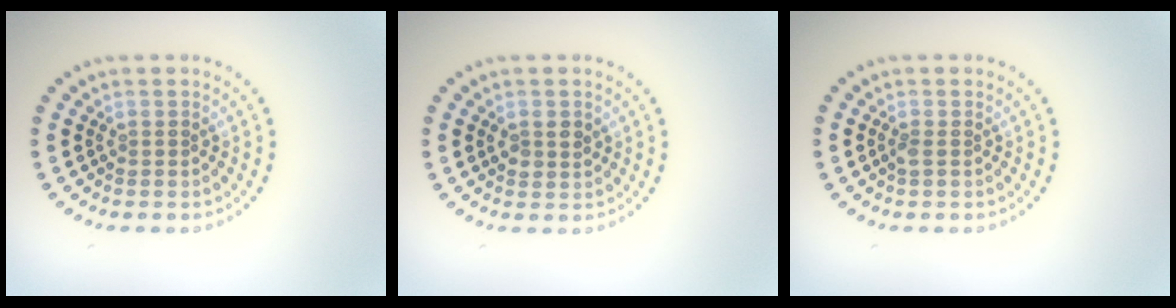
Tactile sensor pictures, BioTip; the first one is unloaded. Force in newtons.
{"total": 1.6, "press": 1.5, "slide": 0.4}
{"total": 0.6, "press": 0.5, "slide": 0.3}